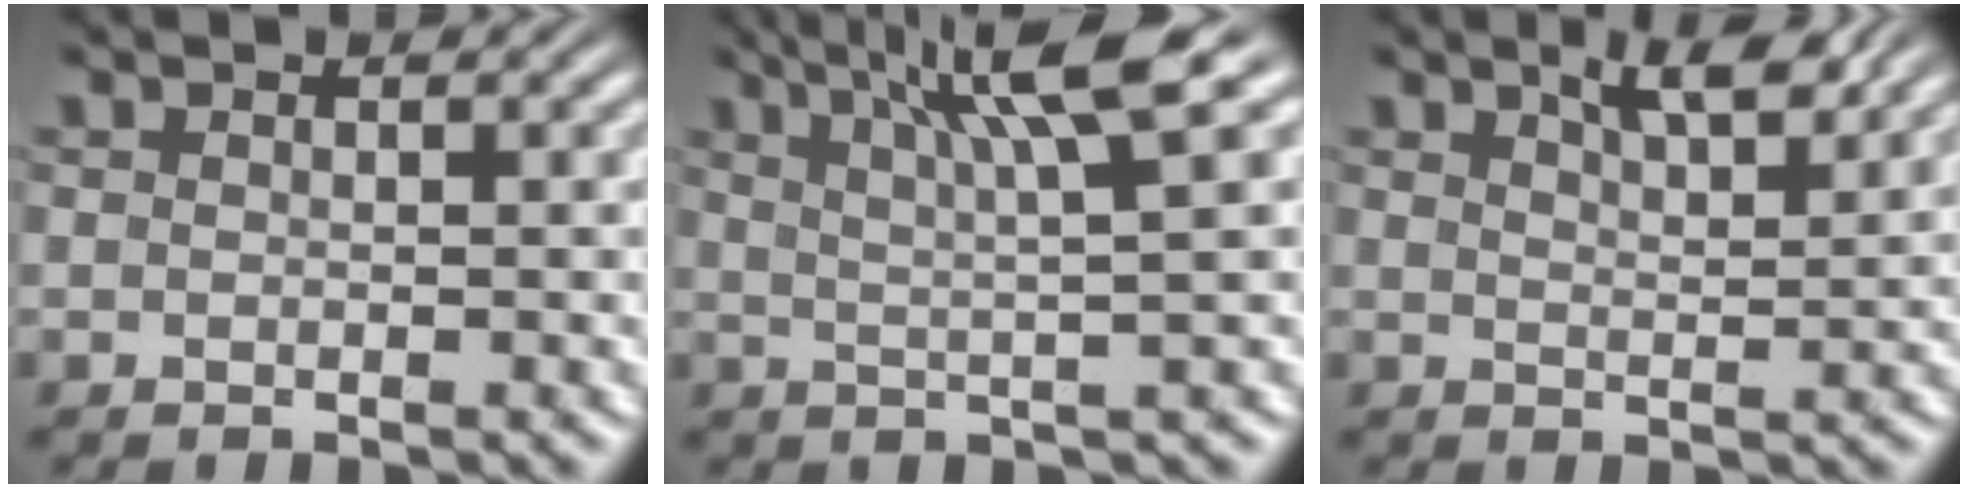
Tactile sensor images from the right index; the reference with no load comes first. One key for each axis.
{"total": 5.9, "fx": 3.3, "fy": 0.1, "fz": 4.9, "tx": -0.078, "ty": 0.013, "tz": 0.051}
{"total": 3.5, "fx": 2.5, "fy": 0.3, "fz": 2.4, "tx": -0.033, "ty": -0.001, "tz": 0.045}